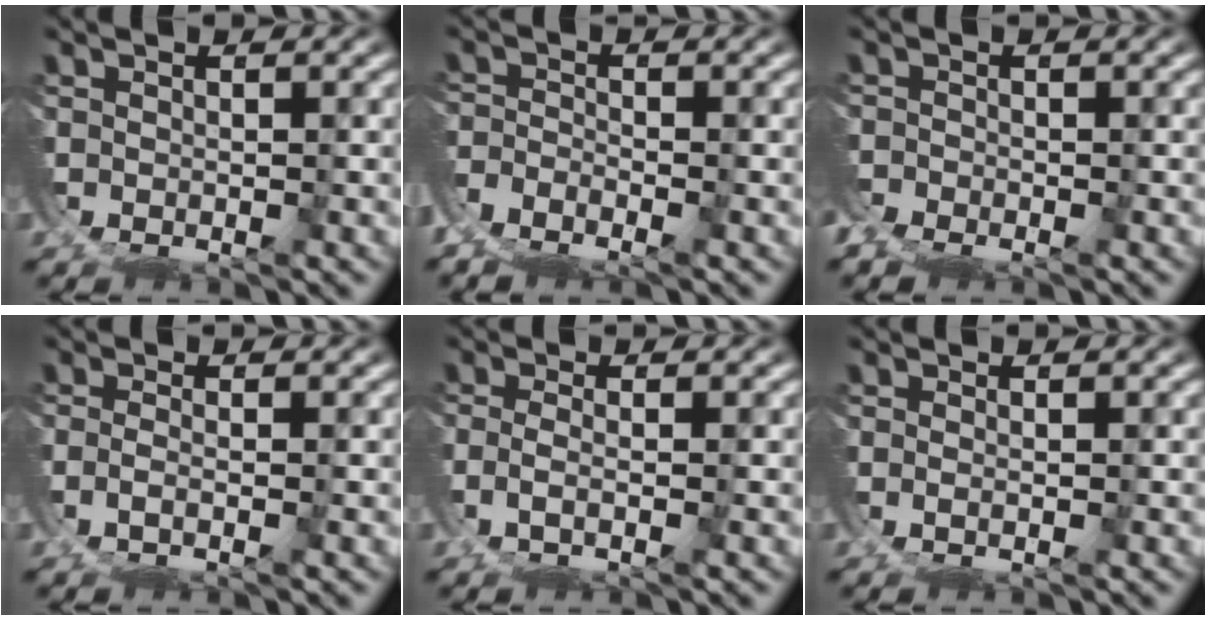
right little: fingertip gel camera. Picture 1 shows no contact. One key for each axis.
{"total": 5.4, "fx": -3.9, "fy": 3.2, "fz": 2.0, "tx": -0.046, "ty": -0.022, "tz": -0.063}
{"total": 3.5, "fx": -2.5, "fy": 2.3, "fz": 1.1, "tx": -0.029, "ty": -0.017, "tz": -0.043}
{"total": 1.6, "fx": -0.9, "fy": 0.7, "fz": 1.1, "tx": -0.032, "ty": -0.014, "tz": -0.012}
{"total": 2.1, "fx": -0.8, "fy": 1.1, "fz": 1.6, "tx": -0.044, "ty": -0.015, "tz": -0.012}
{"total": 0.6, "fx": -0.4, "fy": 0.2, "fz": 0.5, "tx": -0.015, "ty": -0.005, "tz": -0.007}